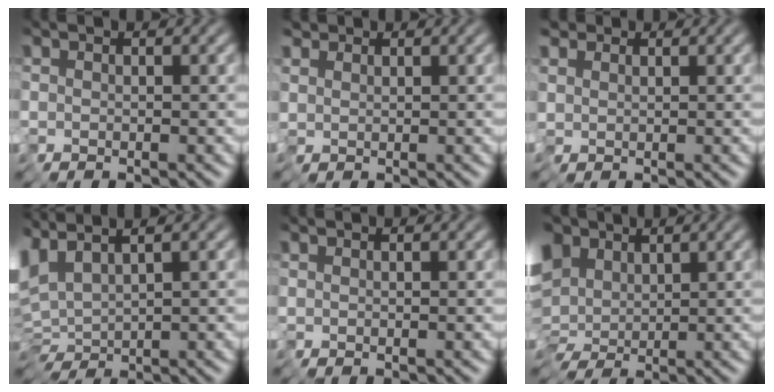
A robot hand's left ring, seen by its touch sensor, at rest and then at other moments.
{"total": 1.5, "force": [1.0, 1.0, -0.1], "torque": [0.003, 0.007, 0.023]}
{"total": 1.8, "force": [1.0, 1.4, 0.1], "torque": [-0.006, 0.012, 0.026]}
{"total": 4.3, "force": [2.0, 2.1, 3.2], "torque": [-0.081, 0.009, 0.042]}
{"total": 0.0}
{"total": 9.8, "force": [2.8, 7.0, 6.3], "torque": [-0.134, 0.028, 0.021]}